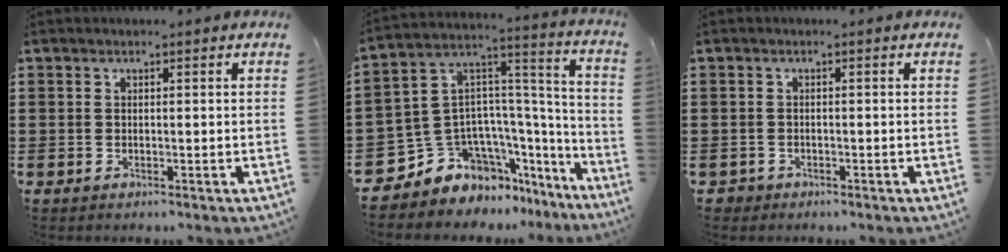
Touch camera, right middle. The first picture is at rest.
{"total": 9.0, "force": [-6.1, 6.3, 1.7], "torque": [-0.072, -0.011, -0.118]}
{"total": 0.9, "force": [-0.7, 0.7, 0.1], "torque": [-0.005, 0.001, -0.016]}